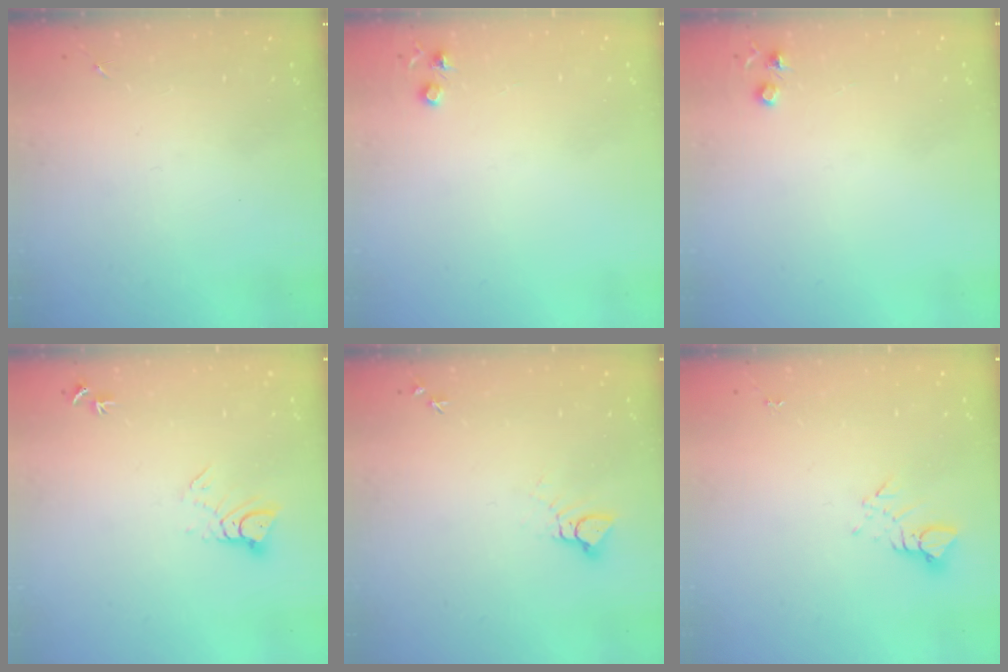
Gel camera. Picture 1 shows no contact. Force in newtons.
{"total": 4.2, "press": 4.1, "slide": 0.7}
{"total": 4.2, "press": 4.1, "slide": 0.7}
{"total": 5.1, "press": 5.1, "slide": 0.3}
{"total": 3.7, "press": 3.7, "slide": 0.3}
{"total": 3.2, "press": 3.2, "slide": 0.2}